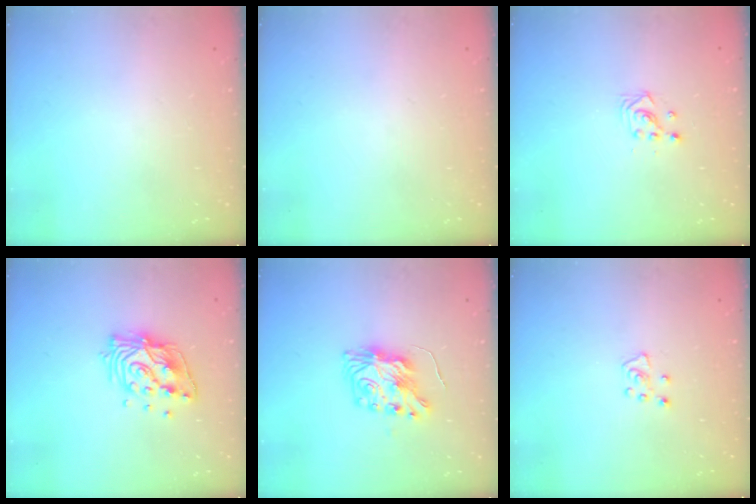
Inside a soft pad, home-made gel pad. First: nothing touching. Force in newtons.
{"total": 0.0}
{"total": 3.4, "press": 3.4, "slide": 0.2}
{"total": 13.3, "press": 13.2, "slide": 1.5}
{"total": 8.5, "press": 8.4, "slide": 0.4}
{"total": 5.0, "press": 5.0, "slide": 0.5}